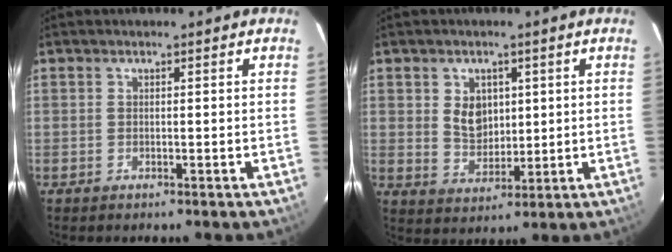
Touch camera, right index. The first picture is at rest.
{"total": 6.2, "force": [1.6, 4.9, 3.5], "torque": [-0.059, 0.002, 0.038]}